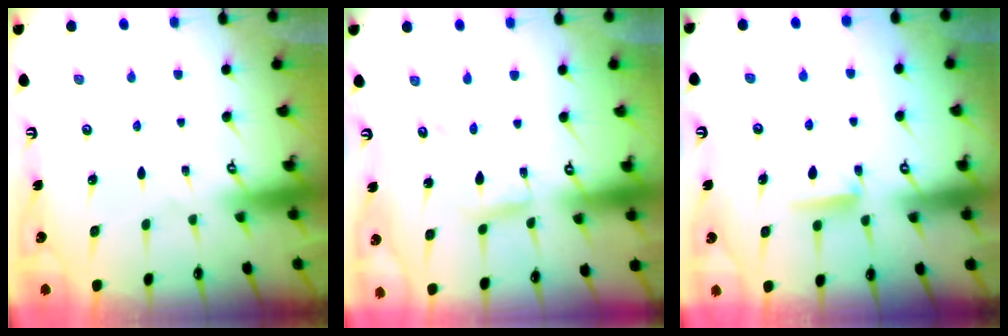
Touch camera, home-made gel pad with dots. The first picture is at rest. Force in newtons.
{"total": 5.1, "press": 5.1, "slide": 0.4}
{"total": 5.0, "press": 5.0, "slide": 0.7}